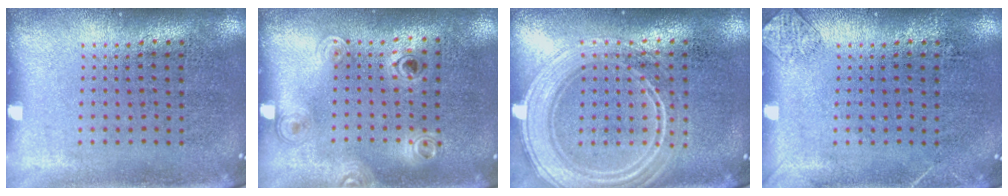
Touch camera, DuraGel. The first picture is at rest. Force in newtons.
{"total": 1.1, "press": 0.9, "slide": 0.6}
{"total": 2.3, "press": 2.3, "slide": 0.4}
{"total": 1.1, "press": 1.1, "slide": 0.1}